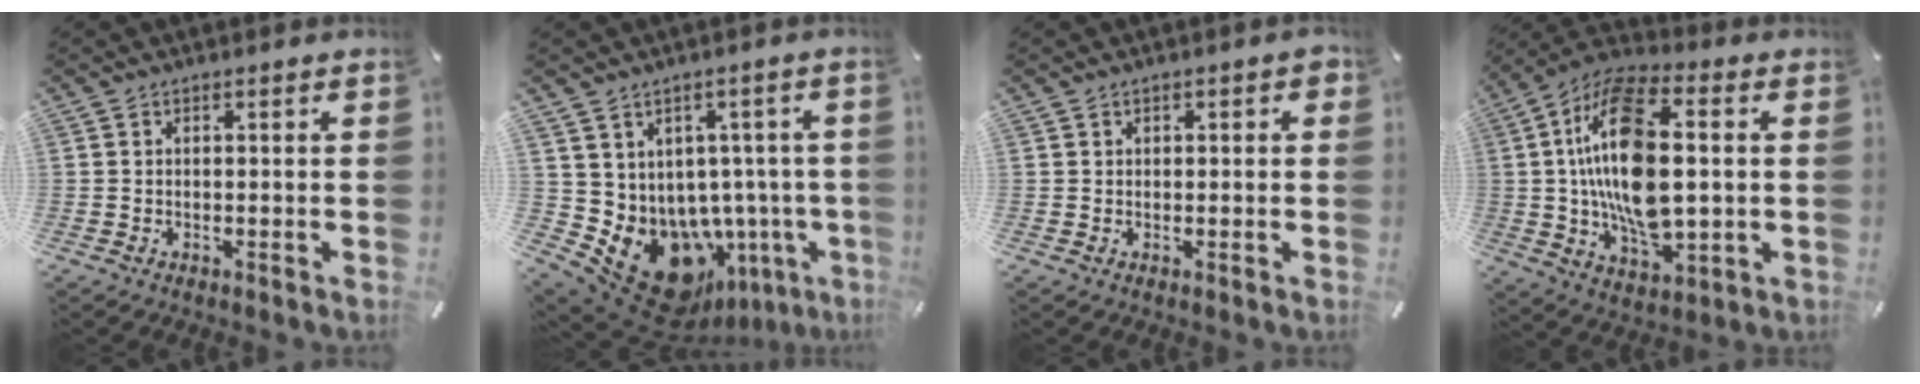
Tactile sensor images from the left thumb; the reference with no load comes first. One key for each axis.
{"total": 15.5, "fx": -7.1, "fy": 10.1, "fz": 9.3, "tx": -0.149, "ty": 0.001, "tz": -0.097}
{"total": 1.3, "fx": 0.3, "fy": 1.1, "fz": 0.6, "tx": -0.004, "ty": 0.003, "tz": 0.002}
{"total": 20.1, "fx": 1.6, "fy": 10.6, "fz": 17.0, "tx": -0.357, "ty": -0.005, "tz": 0.020}